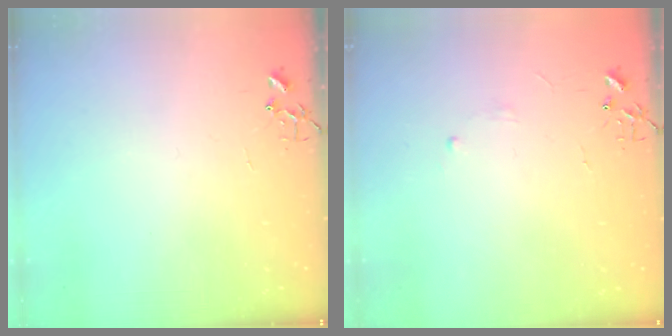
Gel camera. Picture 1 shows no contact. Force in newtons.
{"total": 2.9, "press": 2.8, "slide": 0.5}